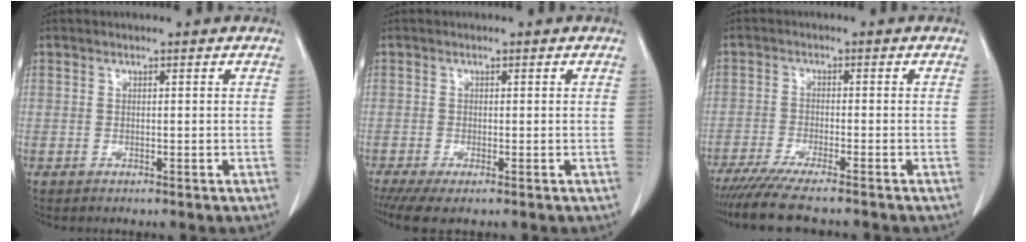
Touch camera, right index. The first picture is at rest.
{"total": 3.7, "force": [-2.6, 0.5, 2.6], "torque": [-0.044, -0.012, -0.044]}
{"total": 11.6, "force": [-10.0, 0.2, 6.0], "torque": [-0.083, -0.028, -0.156]}